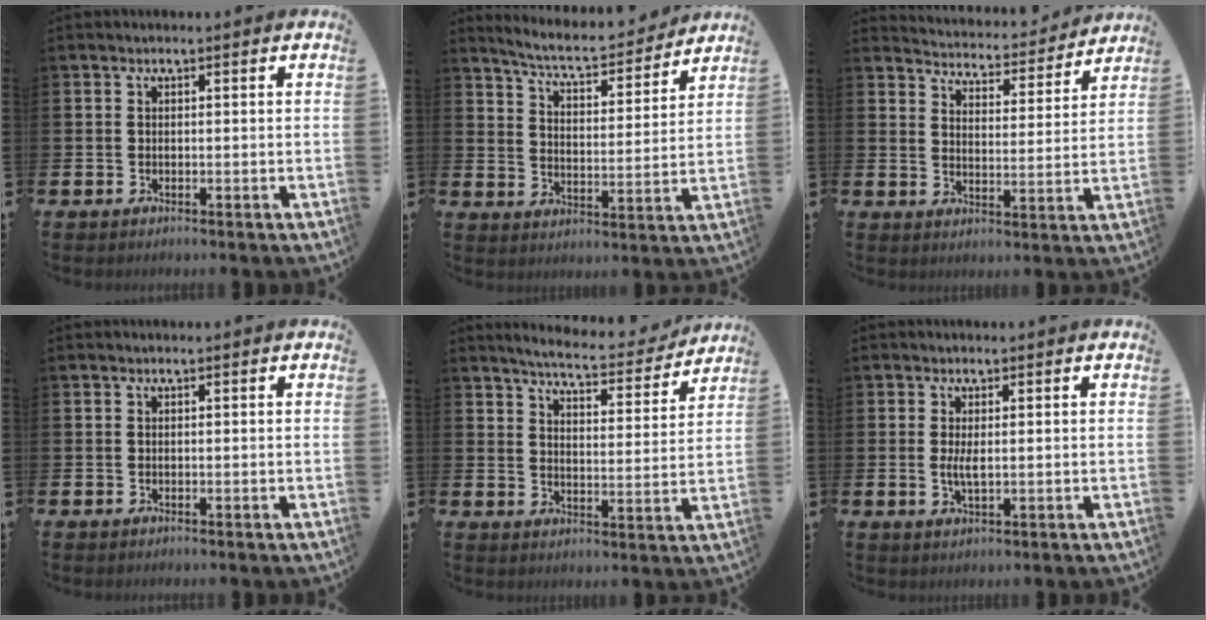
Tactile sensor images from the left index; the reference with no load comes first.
{"total": 6.6, "force": [6.3, 0.7, 2.0], "torque": [-0.070, -0.042, 0.106]}
{"total": 4.5, "force": [4.4, 0.7, 0.2], "torque": [-0.023, -0.041, 0.072]}
{"total": 0.0}
{"total": 6.0, "force": [5.8, 0.5, 1.6], "torque": [-0.044, -0.042, 0.095]}
{"total": 2.3, "force": [0.2, 0.7, 2.1], "torque": [-0.032, -0.002, -0.001]}